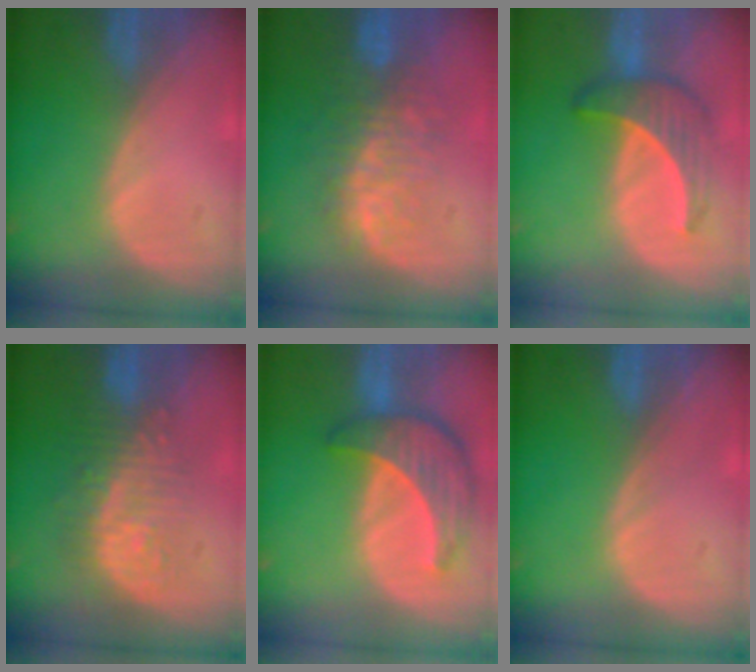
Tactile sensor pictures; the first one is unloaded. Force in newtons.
{"total": 9.4, "press": 8.1, "slide": 4.7}
{"total": 6.3, "press": 6.1, "slide": 1.9}
{"total": 8.9, "press": 8.3, "slide": 3.2}
{"total": 8.7, "press": 7.8, "slide": 3.7}
{"total": 0.0}